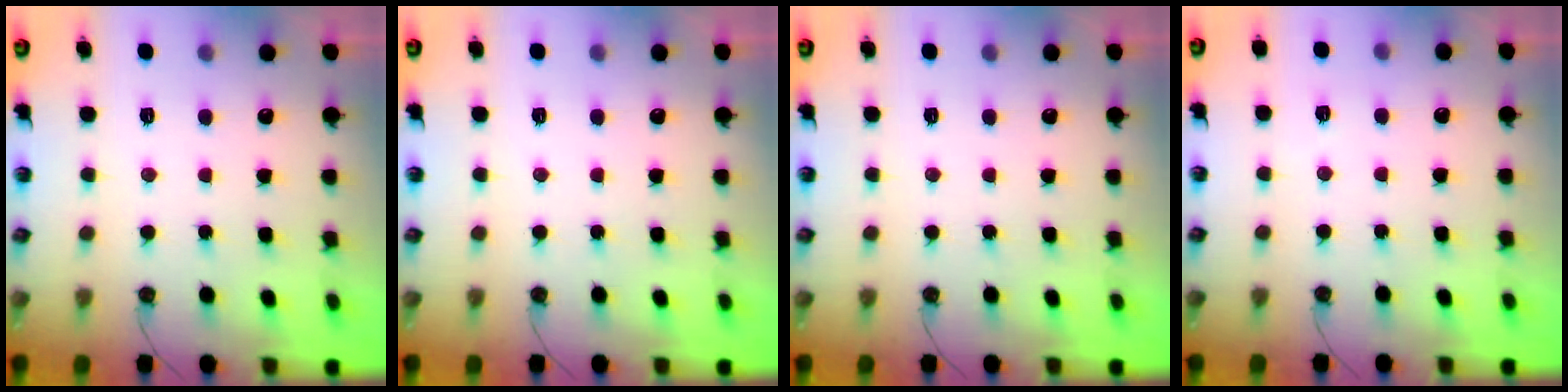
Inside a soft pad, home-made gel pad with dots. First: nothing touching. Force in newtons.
{"total": 0.0}
{"total": 0.0}
{"total": 2.5, "press": 1.2, "slide": 2.2}